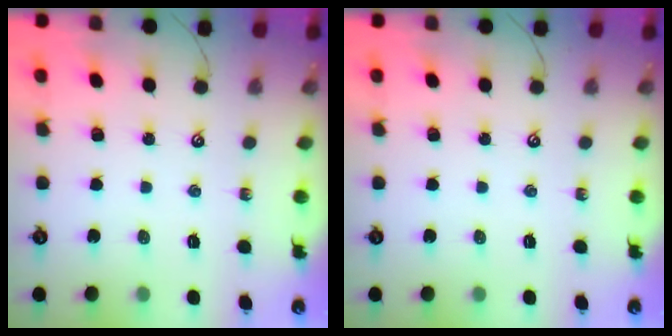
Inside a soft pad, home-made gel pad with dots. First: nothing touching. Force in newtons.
{"total": 0.0}